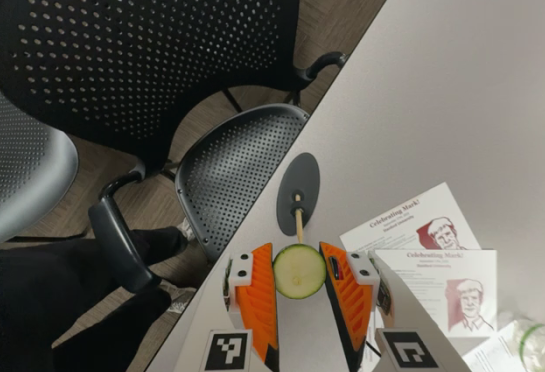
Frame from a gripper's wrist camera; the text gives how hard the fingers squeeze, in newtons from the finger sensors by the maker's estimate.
{"total": 9.6, "left": 9.8, "right": 9.4}